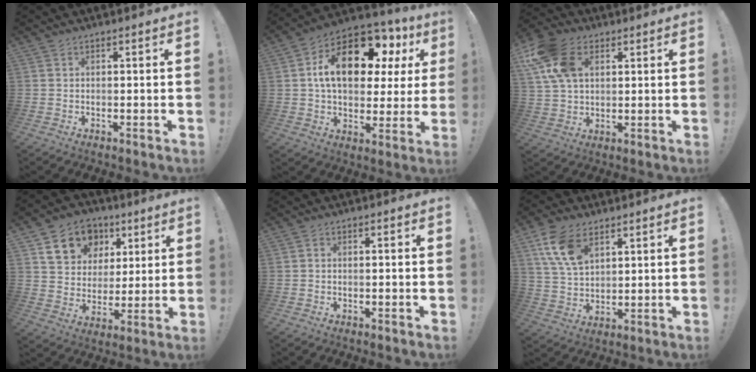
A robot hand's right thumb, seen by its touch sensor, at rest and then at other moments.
{"total": 19.1, "force": [6.8, 10.3, 14.6], "torque": [-0.230, -0.026, 0.116]}
{"total": 15.0, "force": [5.6, 10.2, 9.5], "torque": [-0.184, -0.006, 0.112]}
{"total": 13.6, "force": [6.7, 10.7, 5.0], "torque": [-0.070, -0.030, 0.132]}
{"total": 1.0, "force": [-0.9, 0.0, 0.3], "torque": [-0.004, 0.001, -0.016]}
{"total": 11.8, "force": [6.3, 6.9, 7.3], "torque": [-0.138, -0.016, 0.122]}